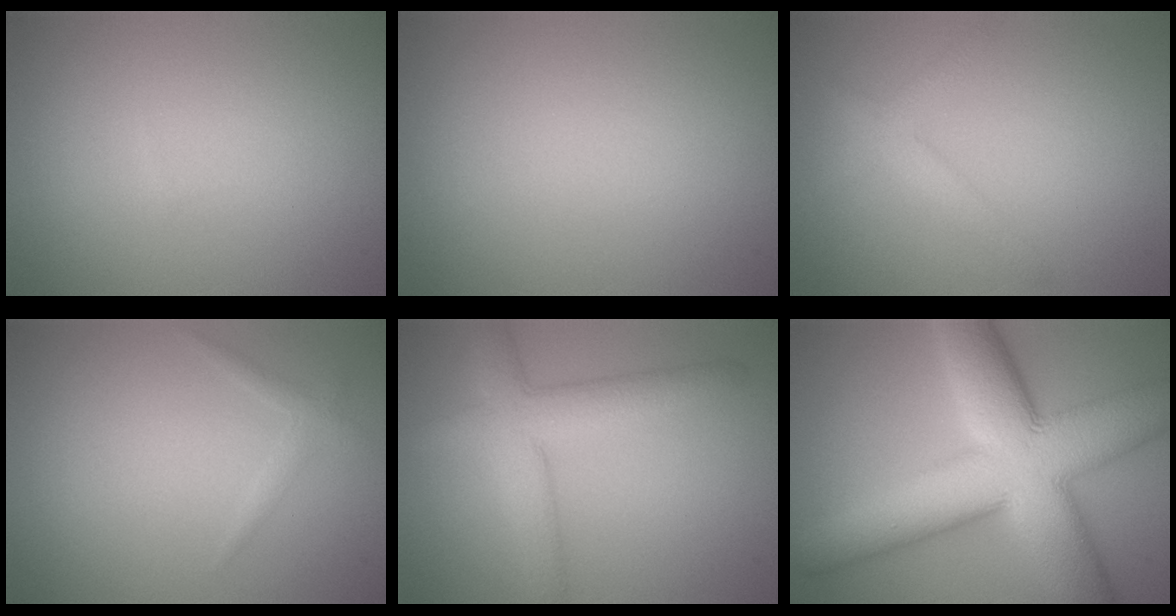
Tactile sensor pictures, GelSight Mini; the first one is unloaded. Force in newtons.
{"total": 0.0}
{"total": 2.1, "press": 2.1, "slide": 0.1}
{"total": 1.0, "press": 1.0, "slide": 0.0}
{"total": 5.2, "press": 5.2, "slide": 0.2}
{"total": 14.0, "press": 14.0, "slide": 0.5}